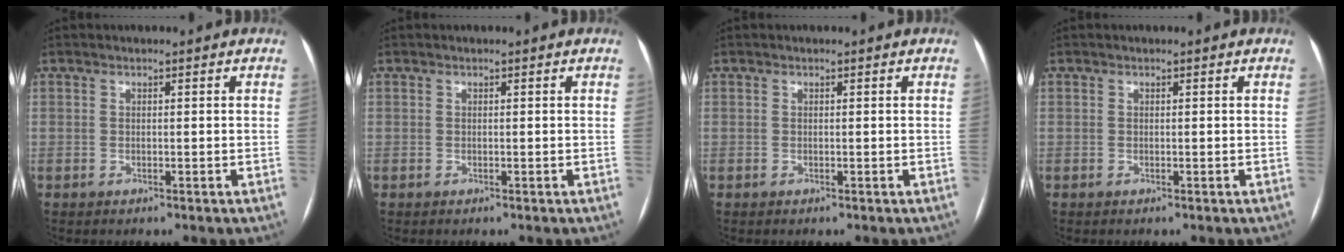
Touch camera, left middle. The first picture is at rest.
{"total": 0.0}
{"total": 0.0}
{"total": 0.0}